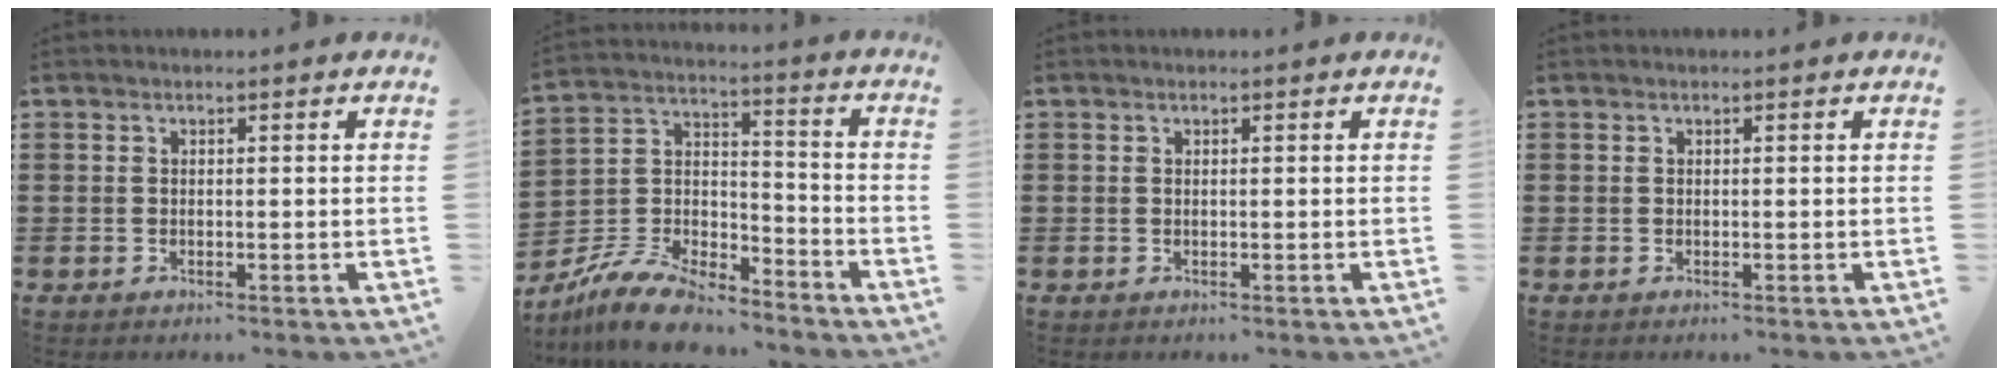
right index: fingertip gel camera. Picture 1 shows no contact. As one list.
[{"total": 9.8, "force": [-8.8, 2.4, 3.7], "torque": [-0.094, 0.017, -0.178]}, {"total": 0.0}, {"total": 0.0}]